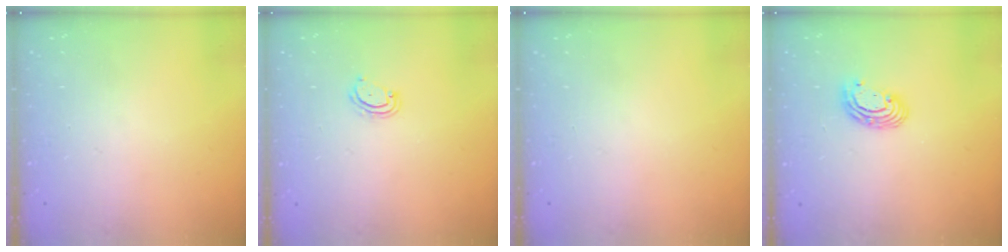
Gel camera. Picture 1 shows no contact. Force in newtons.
{"total": 4.1, "press": 4.1, "slide": 0.3}
{"total": 0.0}
{"total": 7.2, "press": 7.2, "slide": 1.0}